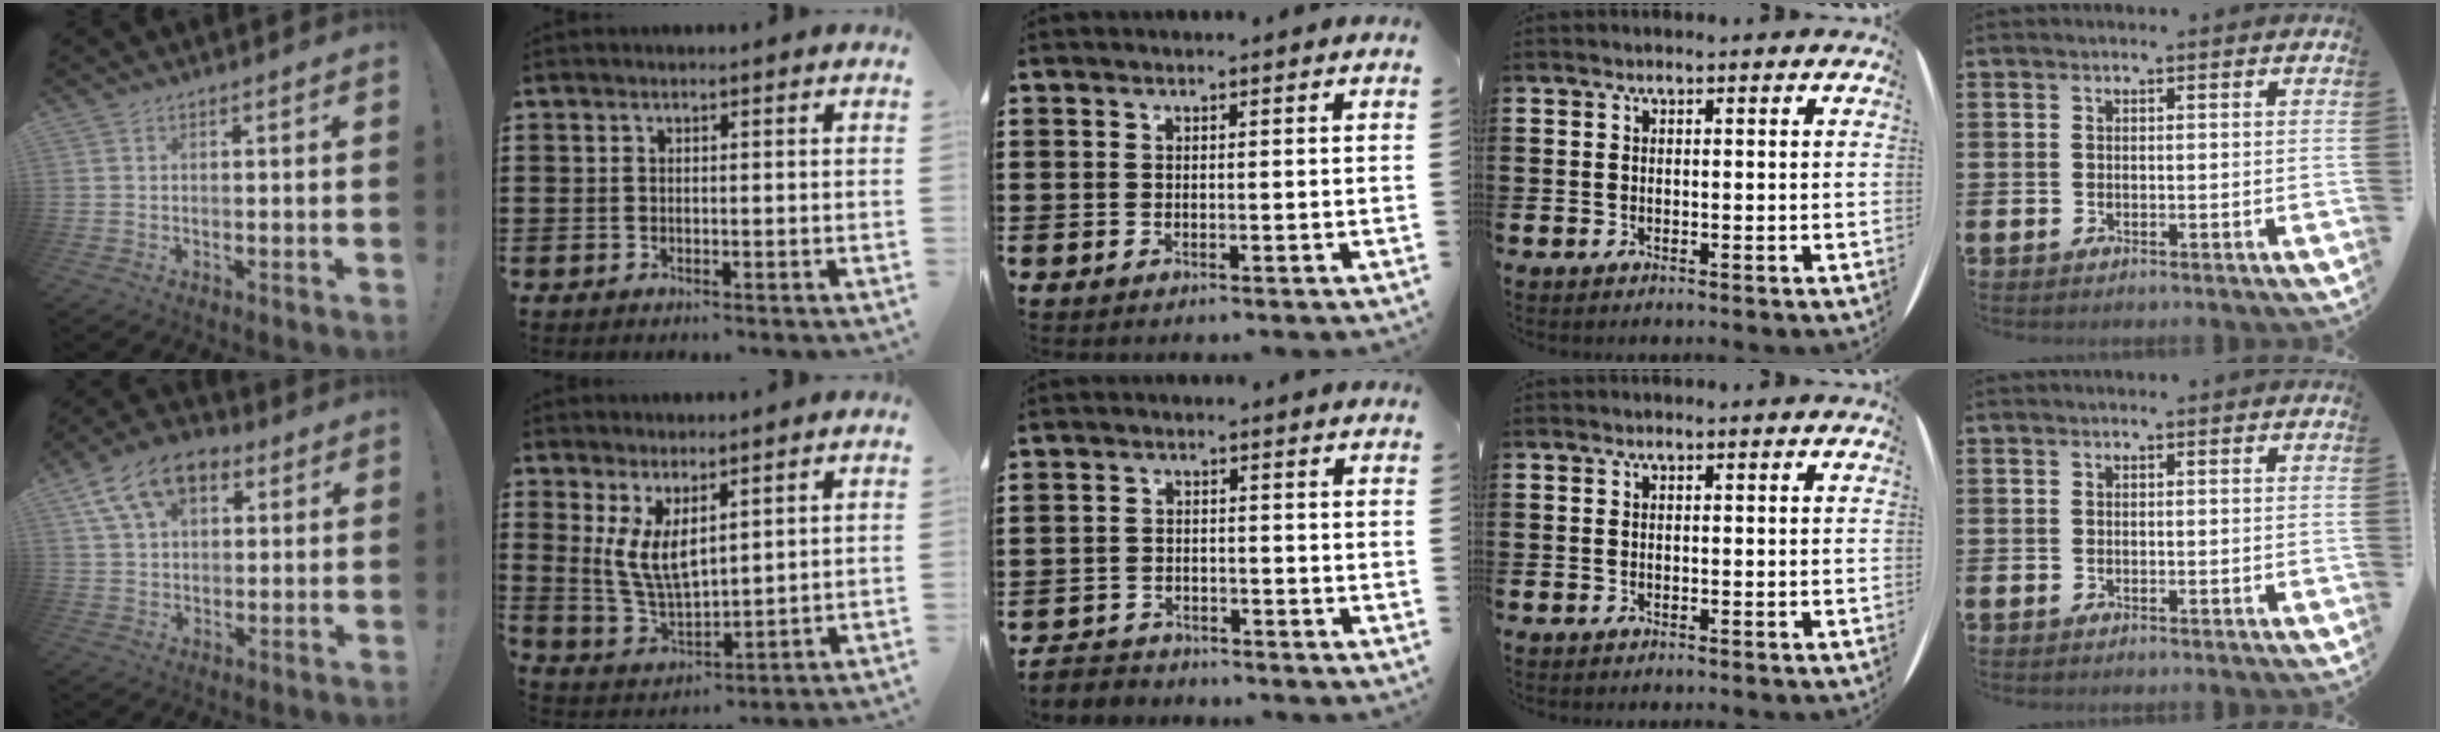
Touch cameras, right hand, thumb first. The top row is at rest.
{"thumb": {"total": 13.9, "force": [6.3, 8.8, 8.7], "torque": [-0.146, -0.016, 0.122]}, "index": {"total": 6.5, "force": [2.8, 3.0, 5.1], "torque": [-0.128, -0.012, 0.048]}, "middle": {"total": 3.1, "force": [-3.0, 0.7, -0.3], "torque": [-0.004, -0.001, -0.067]}}